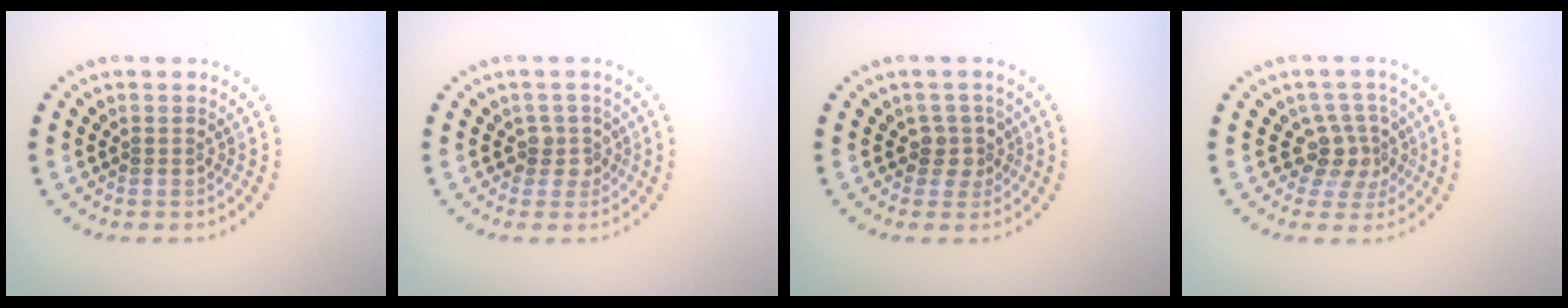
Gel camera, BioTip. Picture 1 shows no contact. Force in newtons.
{"total": 1.8, "press": 1.3, "slide": 1.2}
{"total": 1.9, "press": 1.5, "slide": 1.1}
{"total": 2.9, "press": 2.1, "slide": 1.9}